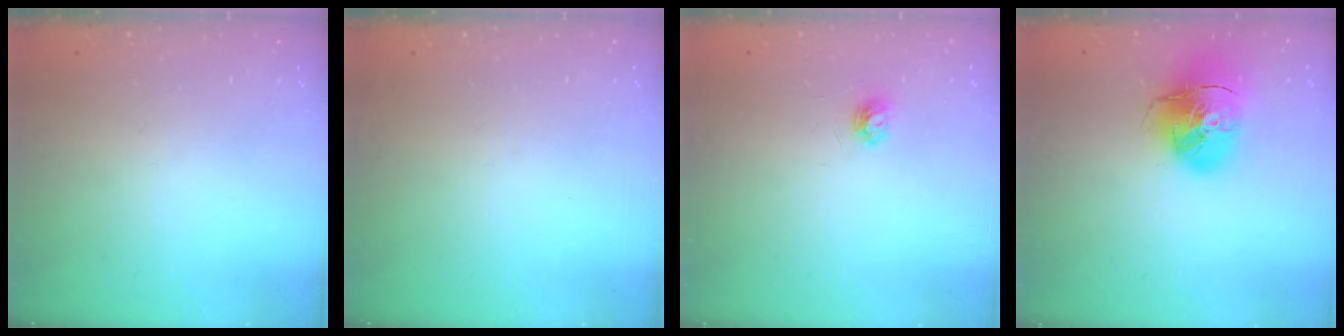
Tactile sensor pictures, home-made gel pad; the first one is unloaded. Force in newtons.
{"total": 0.0}
{"total": 3.7, "press": 3.7, "slide": 0.5}
{"total": 16.2, "press": 16.0, "slide": 2.4}